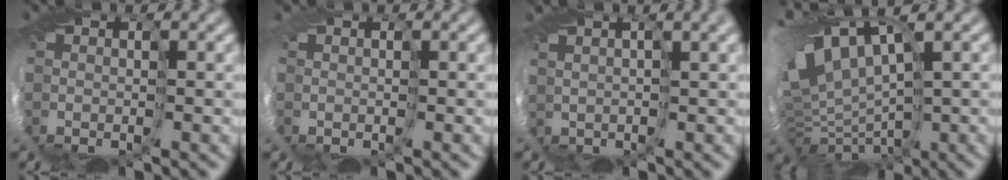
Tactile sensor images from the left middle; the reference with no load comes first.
{"total": 1.2, "force": [-0.3, -0.8, -0.8], "torque": [0.020, -0.001, 0.001]}
{"total": 2.9, "force": [2.4, -0.3, 1.7], "torque": [-0.015, 0.021, 0.024]}
{"total": 8.9, "force": [1.8, 3.3, 8.1], "torque": [-0.146, -0.008, 0.076]}